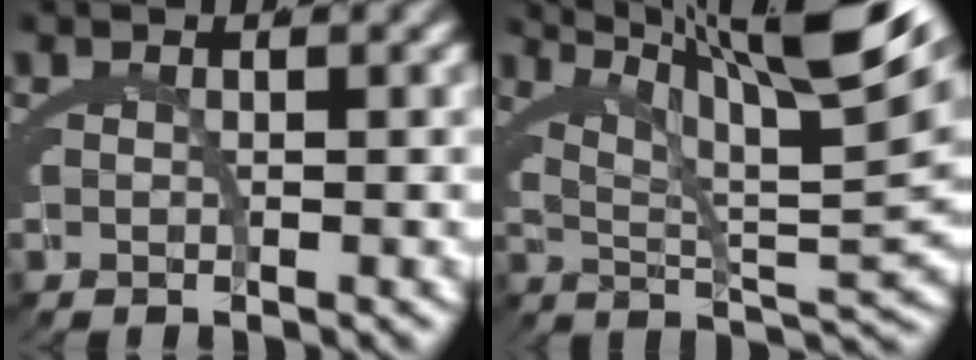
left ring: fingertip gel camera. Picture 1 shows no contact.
{"total": 11.2, "force": [5.7, 3.1, 9.1], "torque": [-0.107, 0.012, 0.080]}